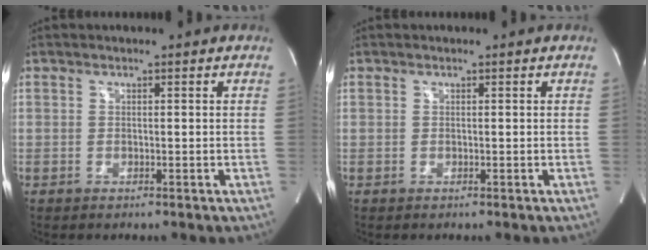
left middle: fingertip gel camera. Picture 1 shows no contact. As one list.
[{"total": 0.0}]